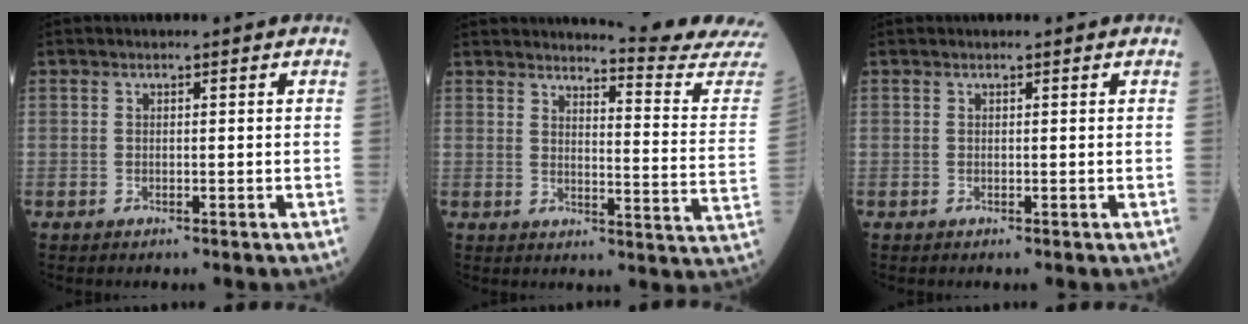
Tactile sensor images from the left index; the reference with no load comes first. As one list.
[{"total": 13.3, "force": [12.9, -2.8, 1.4], "torque": [-0.027, -0.125, 0.147]}, {"total": 0.0}]